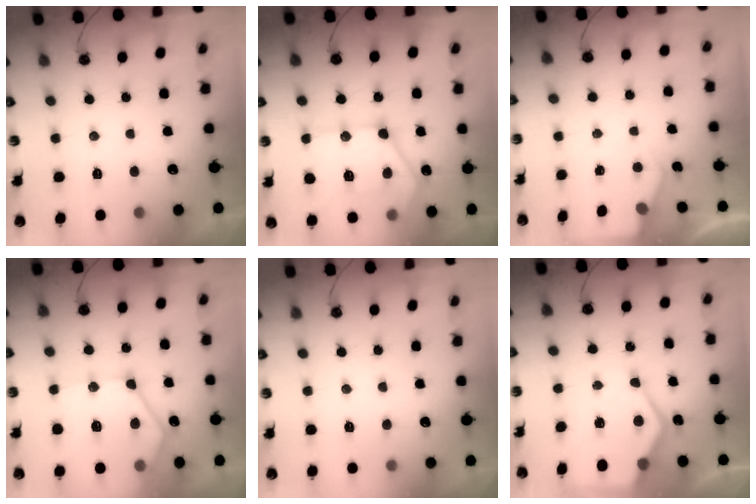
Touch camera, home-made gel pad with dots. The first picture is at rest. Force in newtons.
{"total": 19.6, "press": 19.5, "slide": 2.0}
{"total": 2.8, "press": 2.8, "slide": 0.4}
{"total": 17.4, "press": 17.3, "slide": 1.8}
{"total": 2.4, "press": 2.4, "slide": 0.4}
{"total": 11.4, "press": 11.3, "slide": 1.3}